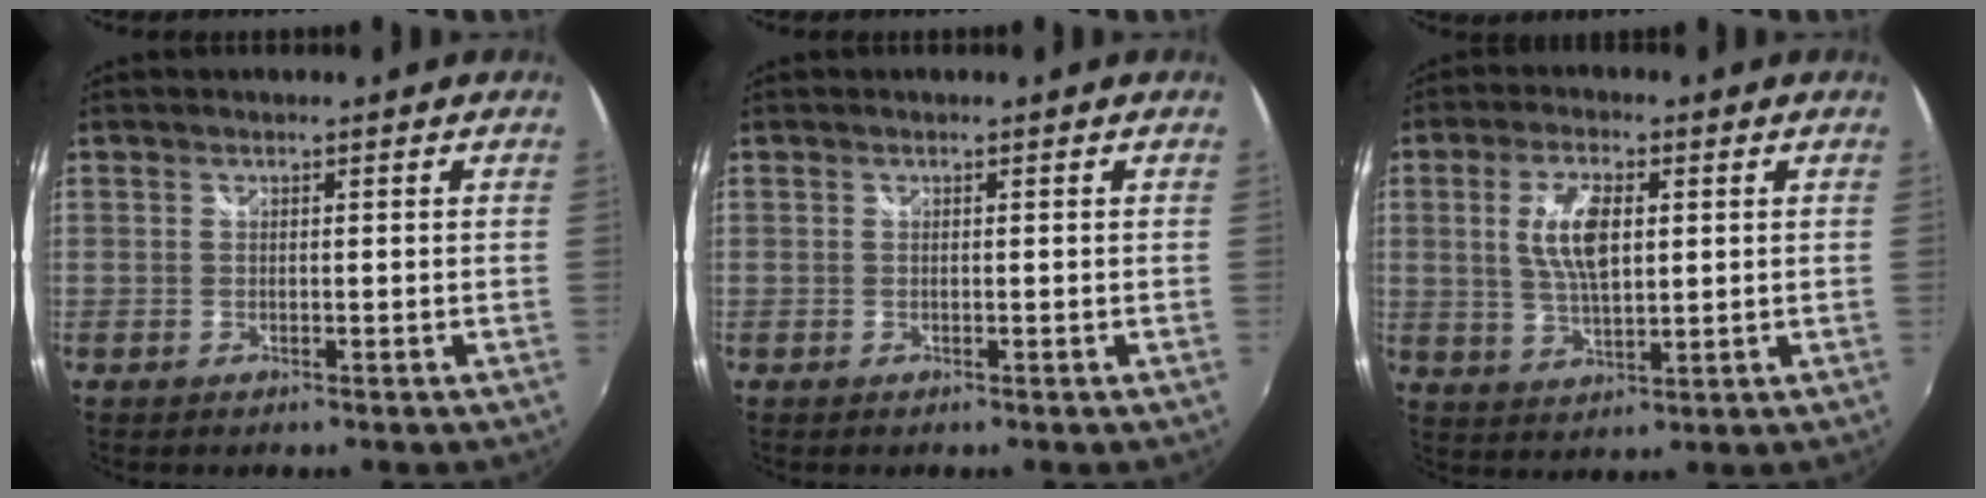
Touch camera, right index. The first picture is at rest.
{"total": 0.0}
{"total": 8.5, "force": [1.7, 3.7, 7.5], "torque": [-0.146, 0.004, 0.034]}